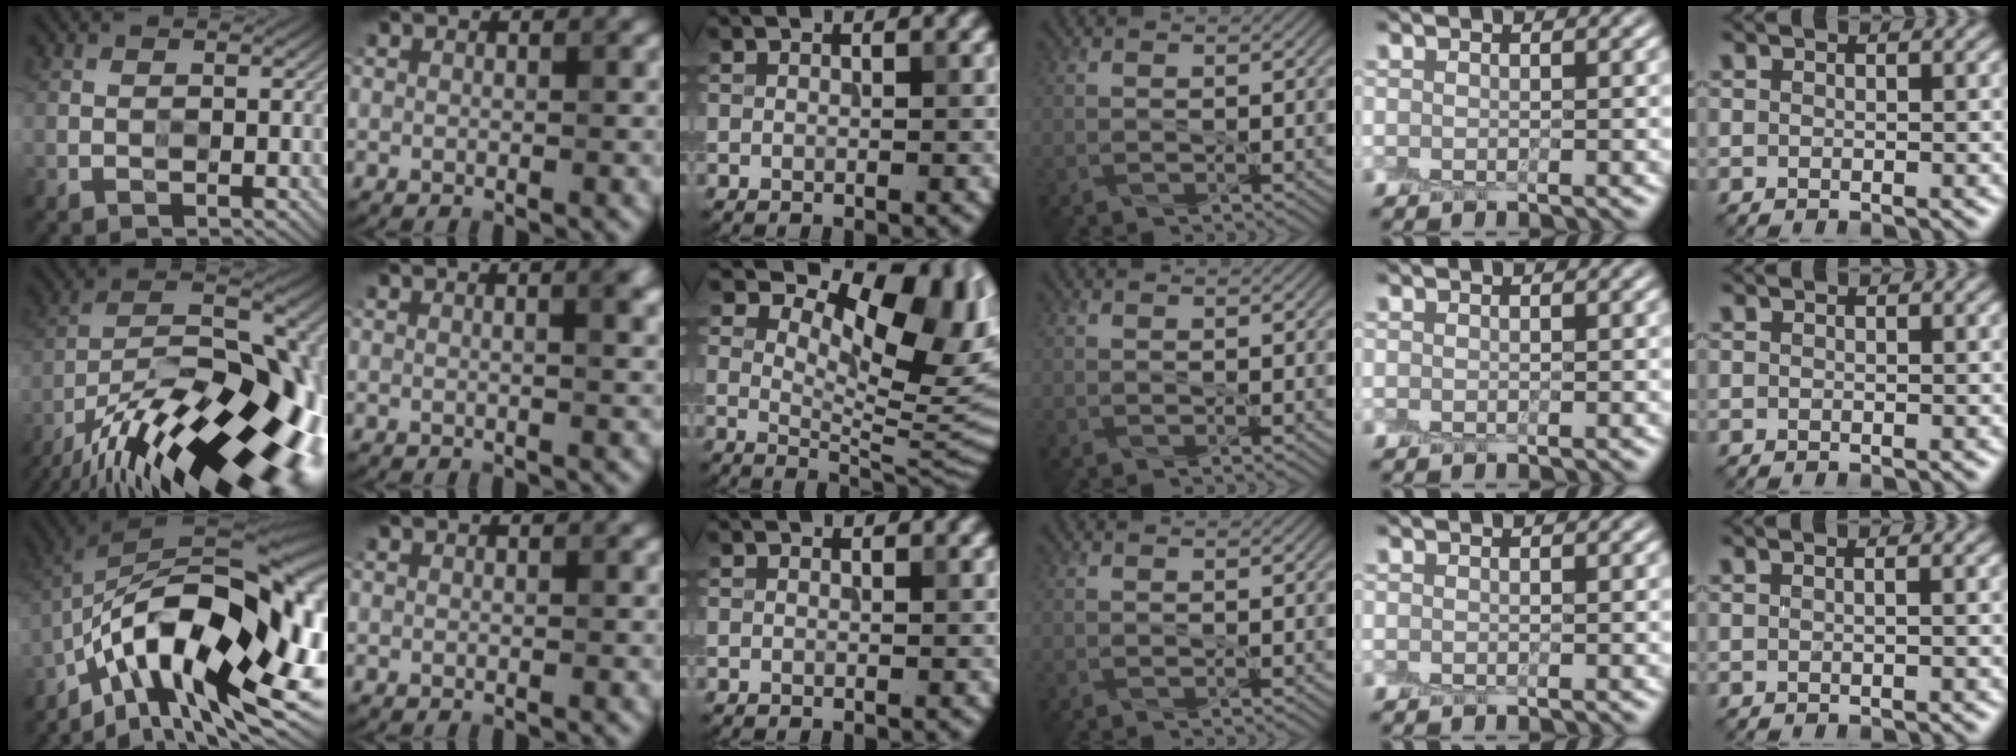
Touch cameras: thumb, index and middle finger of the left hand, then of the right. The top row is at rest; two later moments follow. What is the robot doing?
{"motion": "peel", "object": "cling film"}